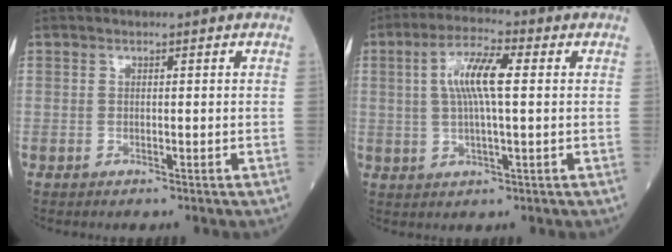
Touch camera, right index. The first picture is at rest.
{"total": 7.8, "force": [1.5, 1.2, 7.6], "torque": [-0.152, 0.010, 0.026]}